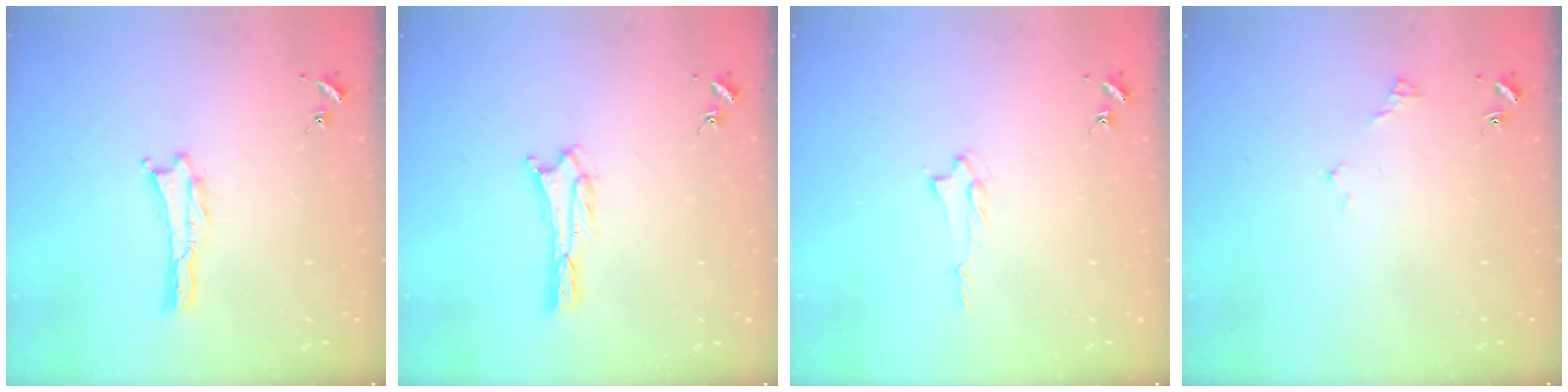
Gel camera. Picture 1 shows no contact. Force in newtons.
{"total": 1.7, "press": 1.7, "slide": 0.3}
{"total": 1.3, "press": 1.3, "slide": 0.2}
{"total": 2.9, "press": 2.9, "slide": 0.3}